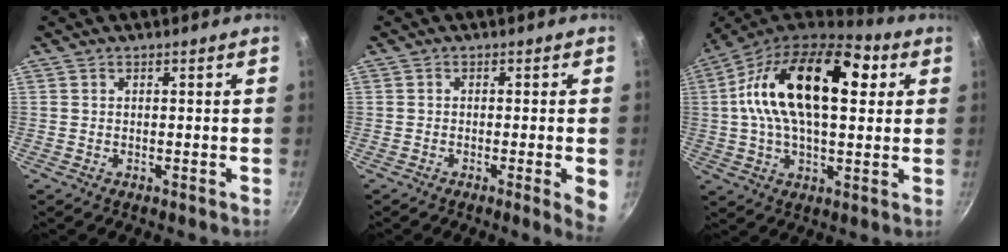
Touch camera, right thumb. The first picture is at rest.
{"total": 4.6, "force": [-1.2, 0.3, 4.5], "torque": [-0.052, -0.003, -0.012]}
{"total": 22.7, "force": [5.3, 12.1, 18.4], "torque": [-0.293, 0.013, 0.069]}